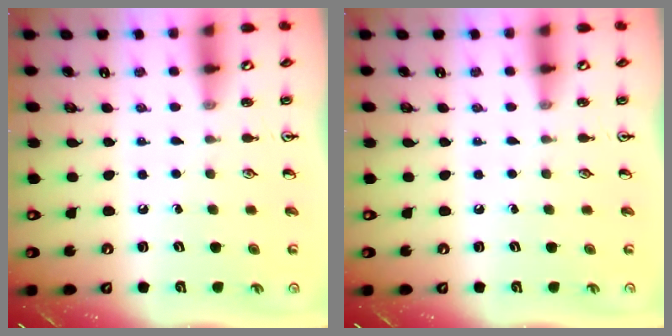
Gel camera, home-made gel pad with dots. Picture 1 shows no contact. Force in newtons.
{"total": 0.0}